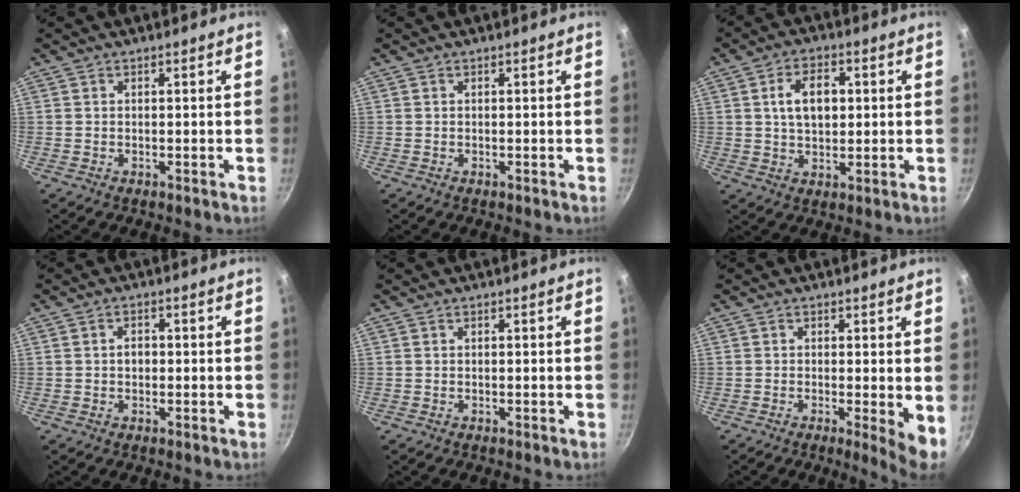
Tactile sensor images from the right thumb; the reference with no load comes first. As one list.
[{"total": 0.0}, {"total": 8.1, "force": [1.4, 5.1, 6.2], "torque": [-0.087, 0.005, 0.022]}, {"total": 2.0, "force": [-0.1, 1.5, 1.3], "torque": [-0.014, 0.006, -0.001]}, {"total": 0.0}, {"total": 5.4, "force": [-0.4, 1.0, 5.3], "torque": [-0.071, -0.016, -0.006]}]